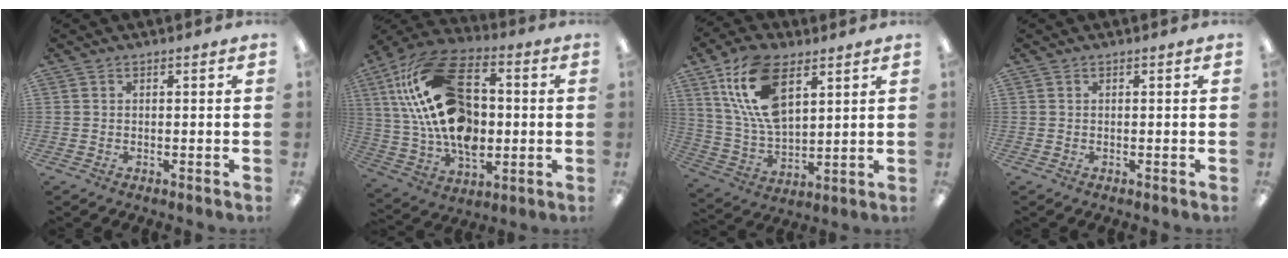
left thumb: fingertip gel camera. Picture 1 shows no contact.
{"total": 24.7, "force": [4.5, 16.2, 18.1], "torque": [-0.367, -0.011, 0.083]}
{"total": 17.1, "force": [8.0, 9.3, 11.9], "torque": [-0.263, -0.018, 0.144]}
{"total": 0.0}